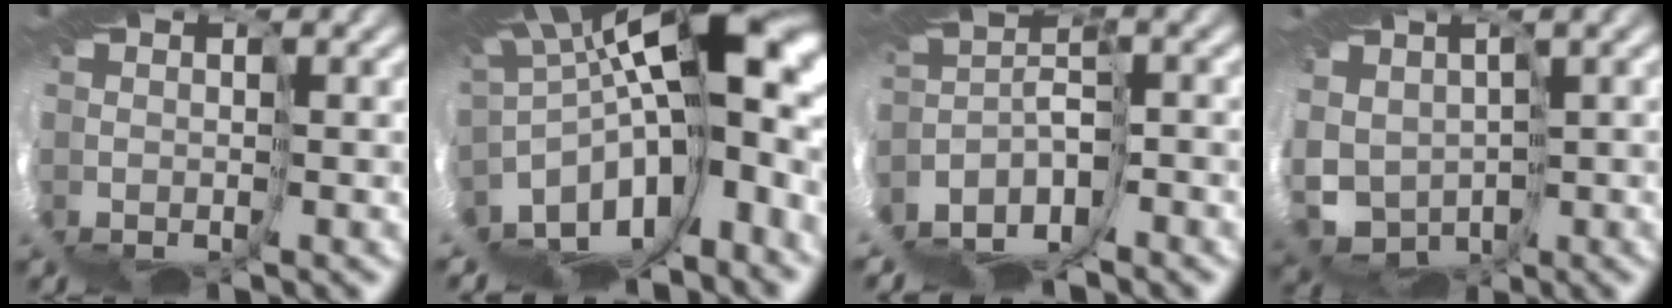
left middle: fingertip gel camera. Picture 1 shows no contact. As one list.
[{"total": 9.9, "force": [-2.1, 2.3, 9.4], "torque": [-0.143, -0.019, -0.029]}, {"total": 4.4, "force": [-4.2, -1.1, 0.5], "torque": [-0.039, 0.003, -0.063]}, {"total": 2.9, "force": [0.5, 2.9, 0.4], "torque": [-0.045, -0.031, -0.002]}]